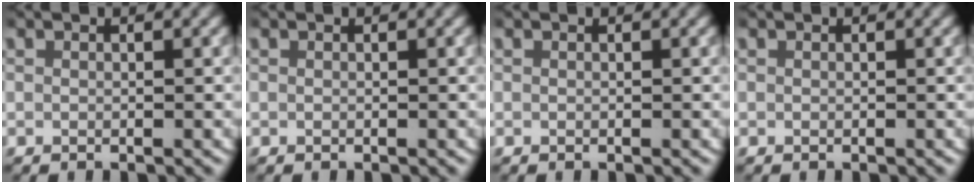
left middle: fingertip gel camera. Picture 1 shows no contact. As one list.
[{"total": 0.0}, {"total": 0.0}, {"total": 0.0}]